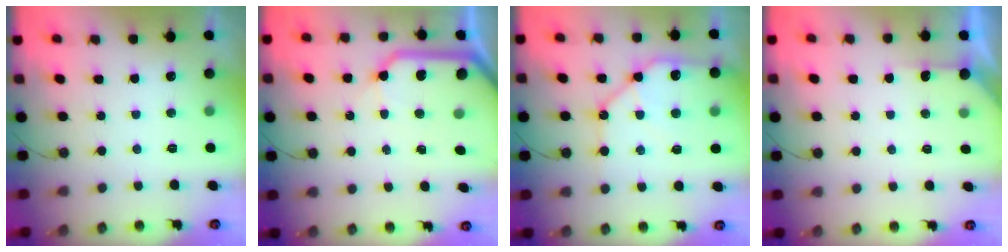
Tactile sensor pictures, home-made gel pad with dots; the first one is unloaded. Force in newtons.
{"total": 14.1, "press": 14.1, "slide": 1.0}
{"total": 12.9, "press": 12.8, "slide": 1.5}
{"total": 3.8, "press": 3.8, "slide": 0.4}